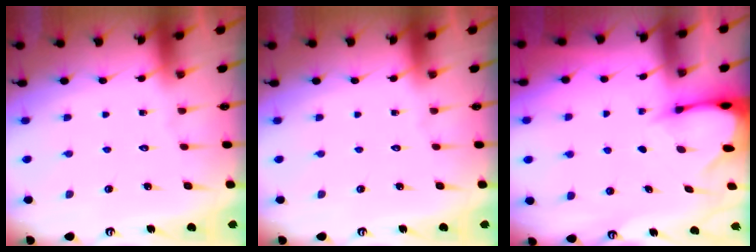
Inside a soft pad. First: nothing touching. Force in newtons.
{"total": 0.0}
{"total": 3.0, "press": 3.0, "slide": 0.3}